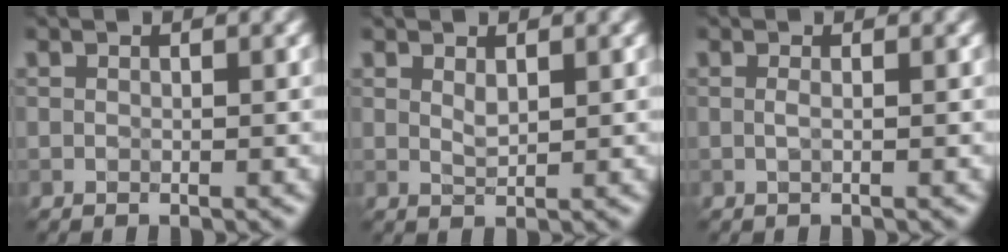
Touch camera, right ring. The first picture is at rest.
{"total": 1.0, "force": [0.7, 0.2, 0.6], "torque": [-0.016, 0.000, 0.018]}
{"total": 0.8, "force": [0.1, 0.2, 0.8], "torque": [-0.014, 0.000, -0.001]}